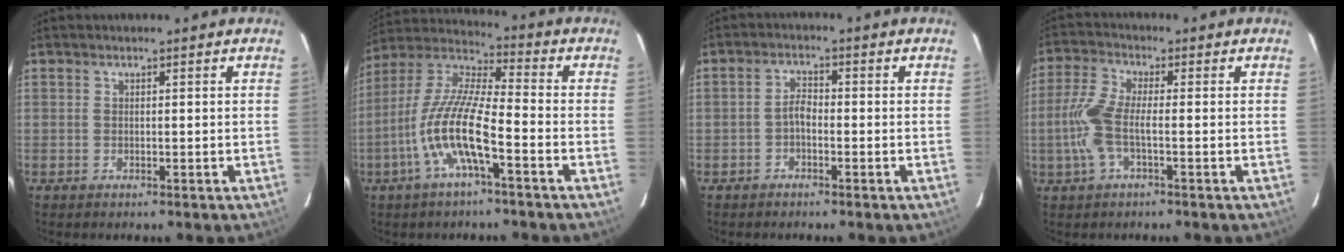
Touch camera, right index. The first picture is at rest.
{"total": 13.5, "force": [-5.3, 2.4, 12.2], "torque": [-0.250, -0.001, -0.108]}
{"total": 2.2, "force": [-1.2, 1.1, 1.5], "torque": [-0.032, 0.009, -0.024]}
{"total": 7.7, "force": [-1.7, 2.2, 7.2], "torque": [-0.166, 0.003, -0.034]}